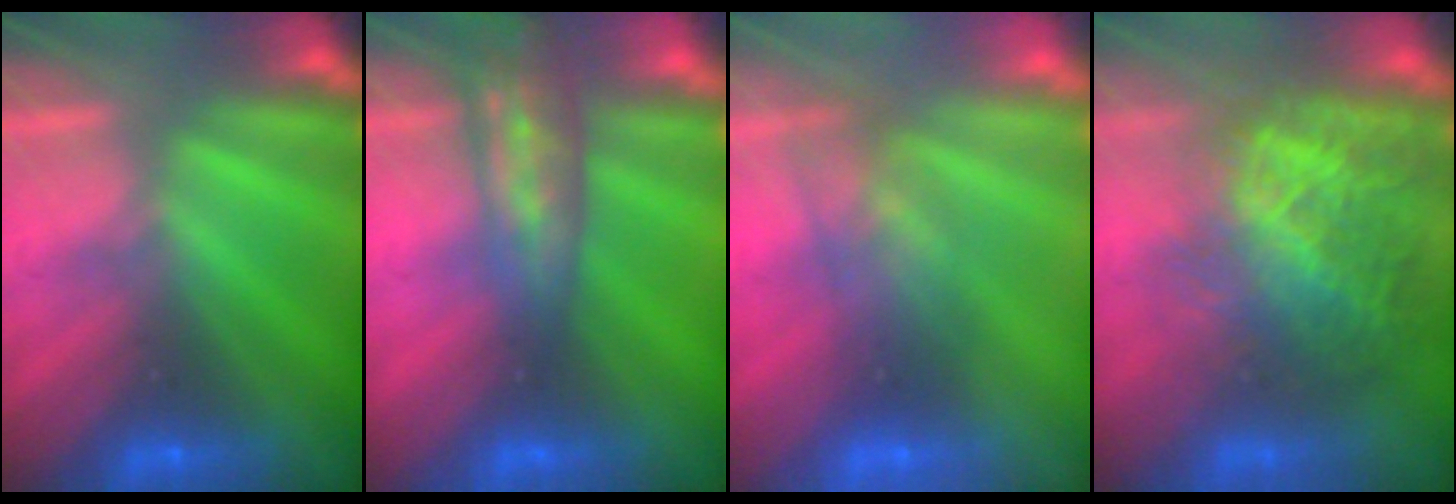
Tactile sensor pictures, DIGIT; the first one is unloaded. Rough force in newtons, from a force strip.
{"total": 2.9}
{"total": 2.7}
{"total": 7.5}